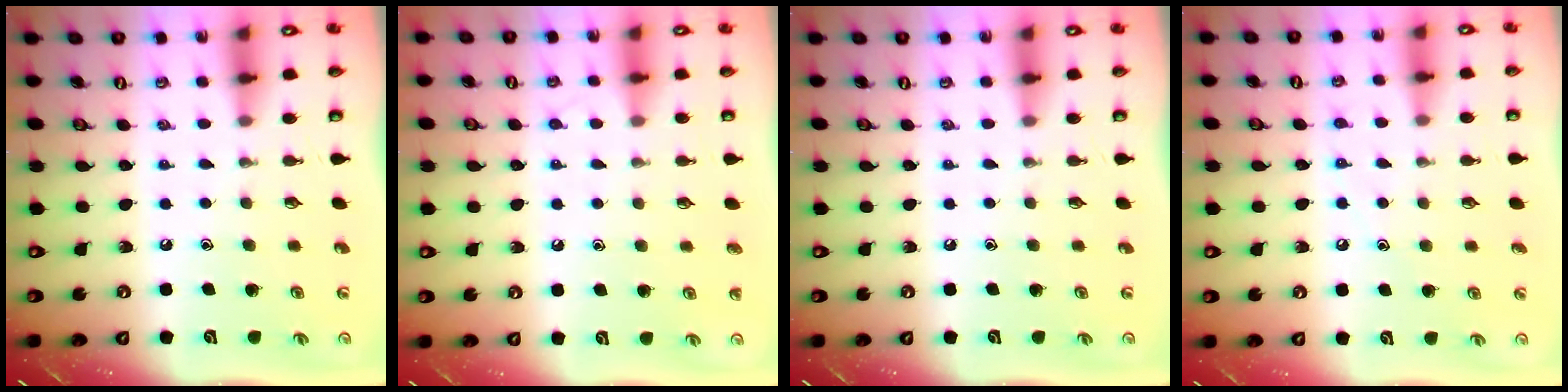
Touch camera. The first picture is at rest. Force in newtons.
{"total": 6.1, "press": 6.1, "slide": 0.6}
{"total": 0.0}
{"total": 5.0, "press": 5.0, "slide": 0.5}